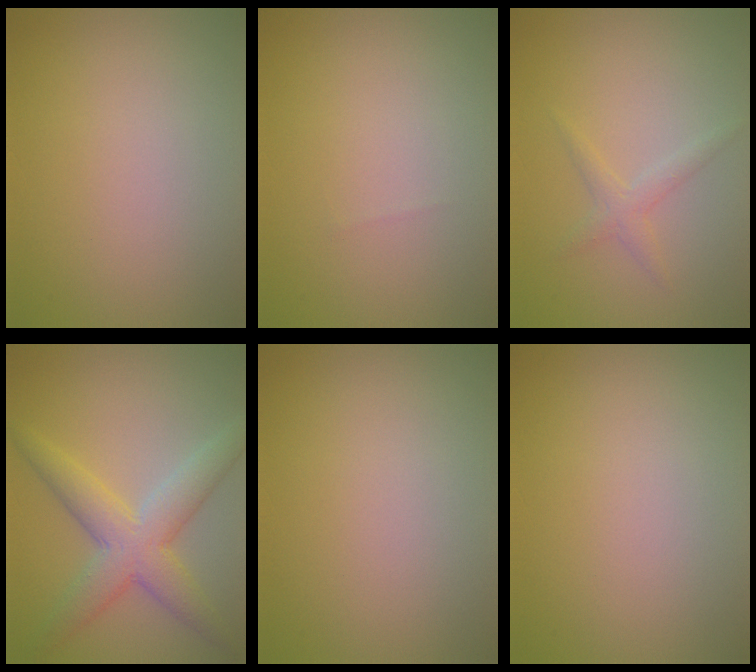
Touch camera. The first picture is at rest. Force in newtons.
{"total": 0.0}
{"total": 1.4, "press": 1.4, "slide": 0.1}
{"total": 5.7, "press": 5.6, "slide": 0.4}
{"total": 0.0}
{"total": 0.0}